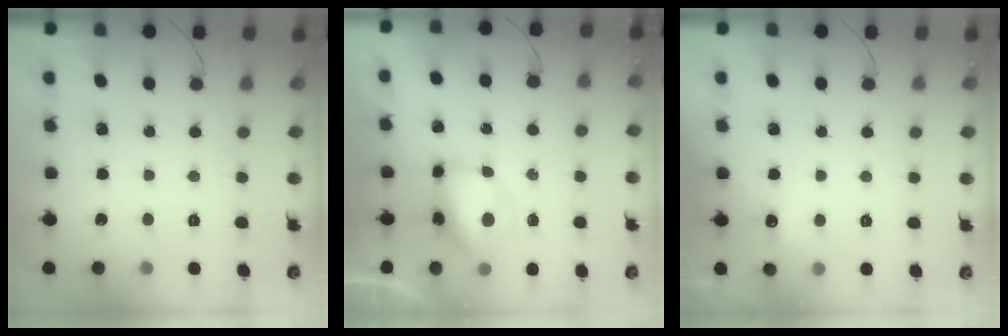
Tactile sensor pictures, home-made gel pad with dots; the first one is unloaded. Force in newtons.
{"total": 8.0, "press": 7.9, "slide": 1.1}
{"total": 11.4, "press": 3.9, "slide": 10.8}